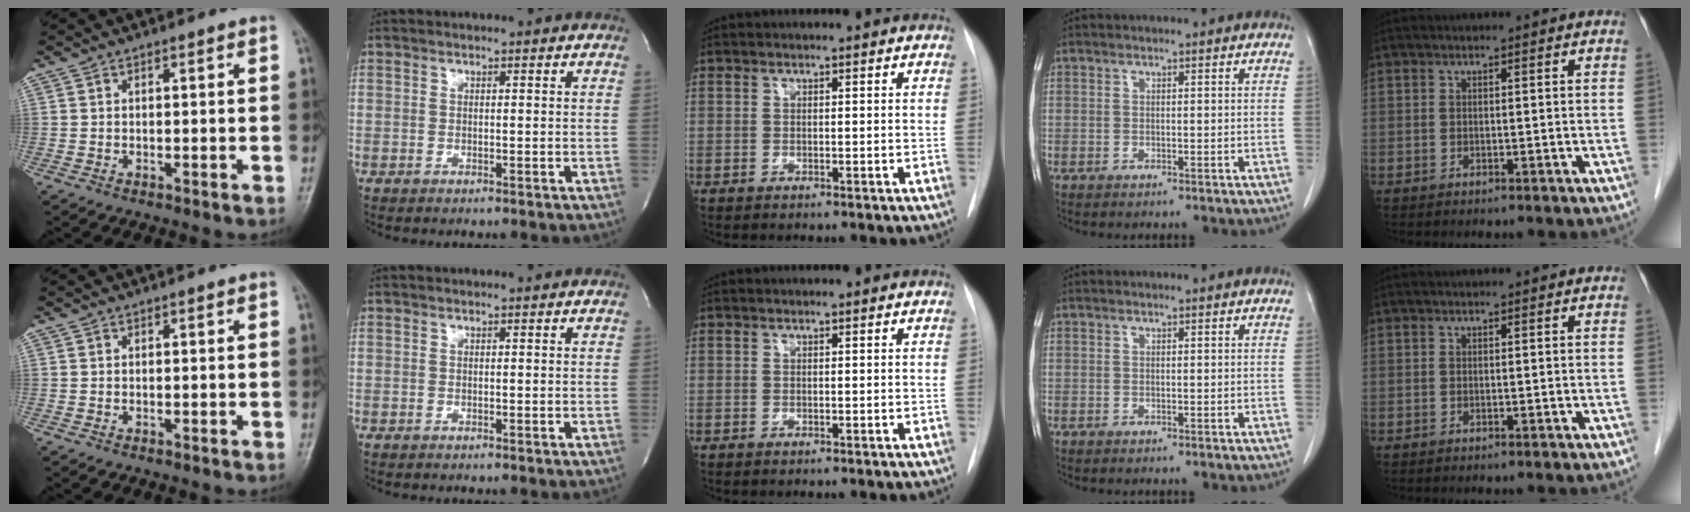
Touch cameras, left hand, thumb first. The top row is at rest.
{}